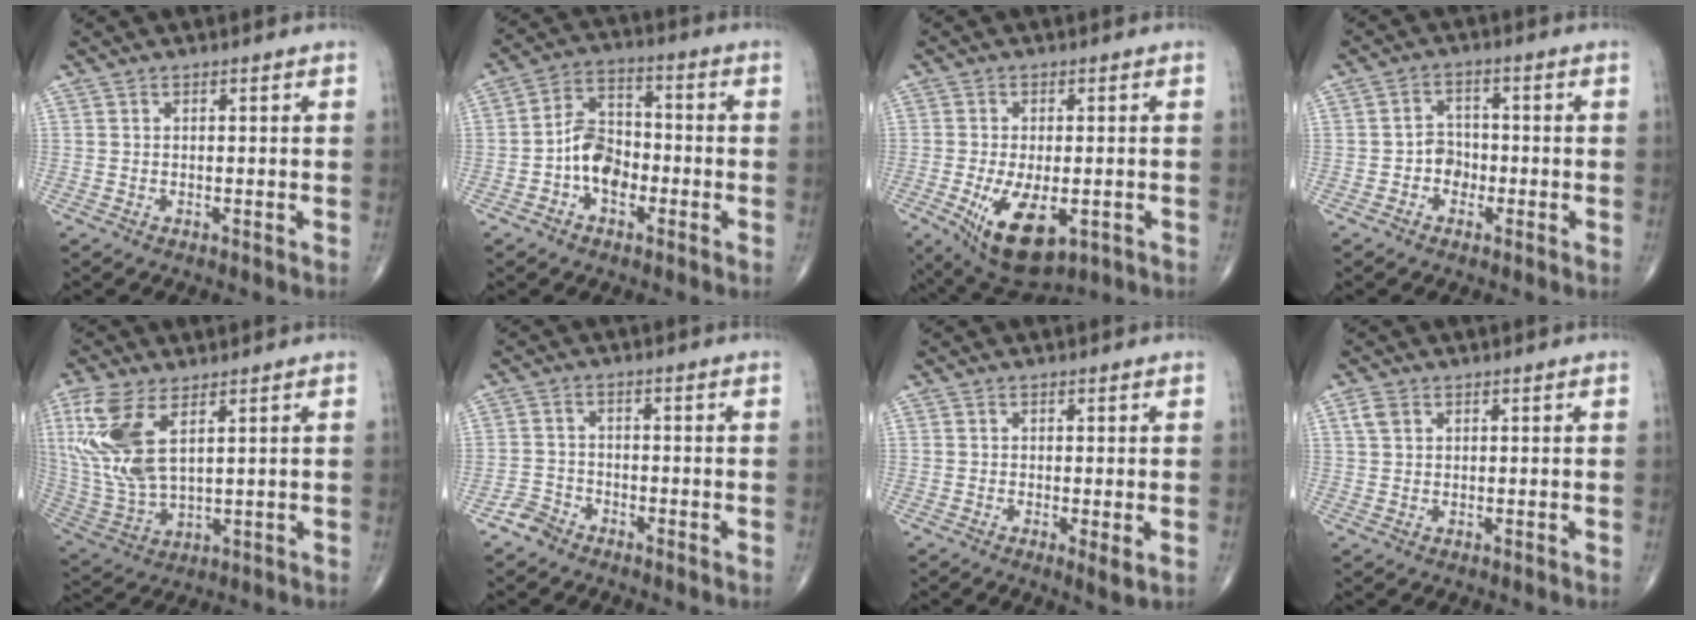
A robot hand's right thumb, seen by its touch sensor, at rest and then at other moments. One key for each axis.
{"total": 8.5, "fx": -2.5, "fy": 5.6, "fz": 5.9, "tx": -0.087, "ty": 0.033, "tz": -0.057}
{"total": 11.7, "fx": -3.8, "fy": 5.6, "fz": 9.5, "tx": -0.159, "ty": -0.012, "tz": -0.048}
{"total": 3.7, "fx": -1.3, "fy": 3.1, "fz": 1.7, "tx": -0.004, "ty": 0.014, "tz": -0.030}
{"total": 14.3, "fx": 5.3, "fy": 6.3, "fz": 11.7, "tx": -0.272, "ty": -0.016, "tz": 0.117}
{"total": 2.8, "fx": -2.3, "fy": 1.6, "fz": 0.1, "tx": 0.002, "ty": 0.008, "tz": -0.051}
{"total": 2.2, "fx": -0.2, "fy": 0.4, "fz": 2.1, "tx": -0.038, "ty": -0.011, "tz": -0.007}
{"total": 2.3, "fx": 1.1, "fy": 1.6, "fz": 1.3, "tx": -0.027, "ty": 0.005, "tz": 0.024}